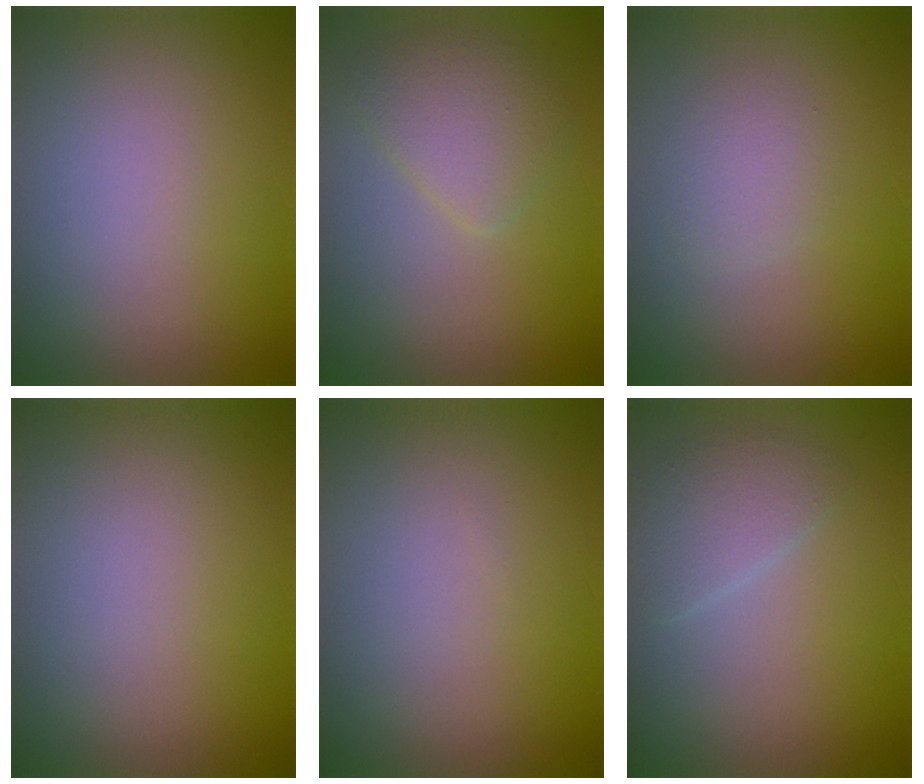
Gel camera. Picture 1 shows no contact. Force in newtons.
{"total": 2.9, "press": 2.9, "slide": 0.0}
{"total": 1.5, "press": 1.5, "slide": 0.0}
{"total": 0.0}
{"total": 0.0}
{"total": 2.2, "press": 2.2, "slide": 0.1}